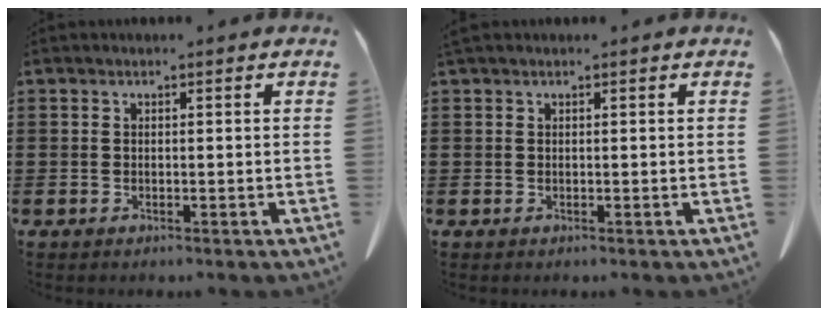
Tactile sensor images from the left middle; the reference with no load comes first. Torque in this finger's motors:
{"motor_torque": [0.33, 0.19, 0.11, 0.07]}